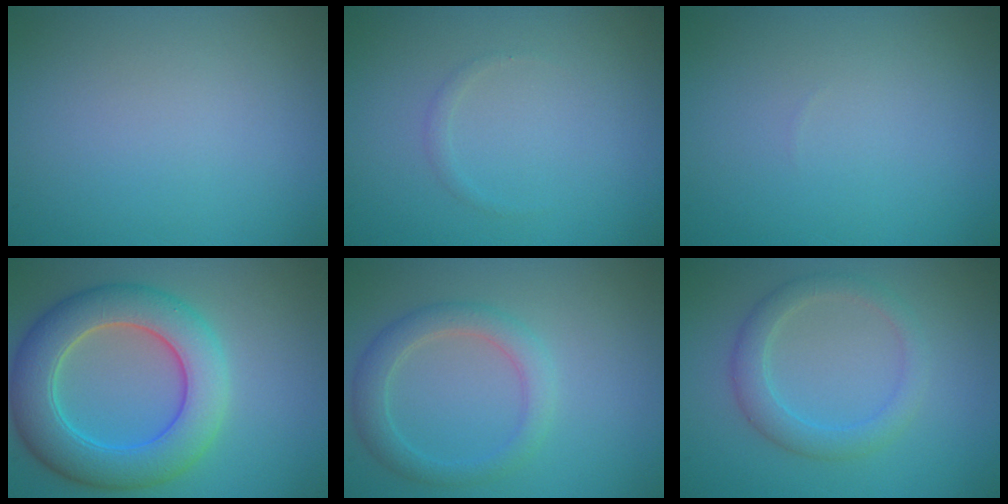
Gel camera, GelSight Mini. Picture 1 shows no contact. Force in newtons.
{"total": 0.5, "press": 0.5, "slide": 0.0}
{"total": 0.0}
{"total": 7.8, "press": 7.8, "slide": 0.4}
{"total": 2.8, "press": 2.8, "slide": 0.1}
{"total": 2.8, "press": 2.8, "slide": 0.1}